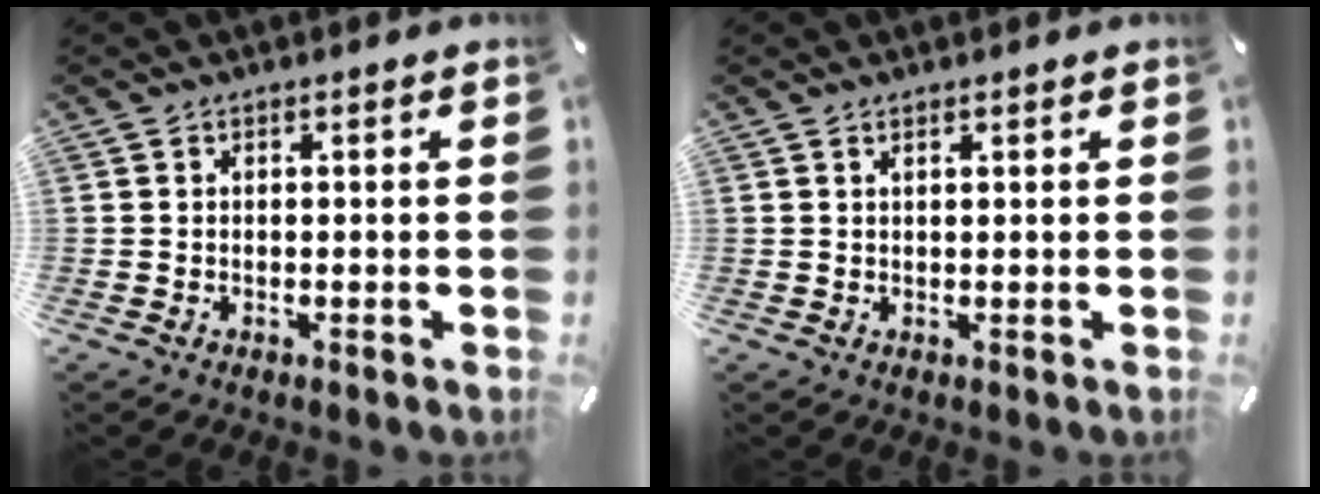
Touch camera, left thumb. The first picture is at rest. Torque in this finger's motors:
{"motor_torque": [-0.25, -0.20, -0.22, 0.18, -0.02]}